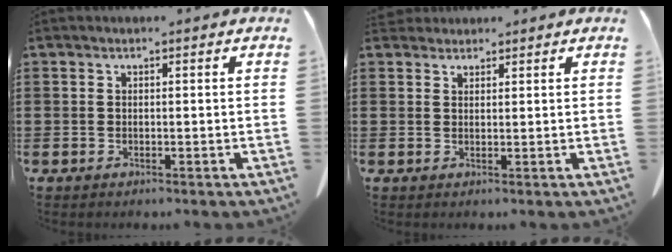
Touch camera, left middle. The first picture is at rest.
{"total": 2.0, "force": [1.9, 0.8, 0.1], "torque": [0.000, 0.000, 0.035]}